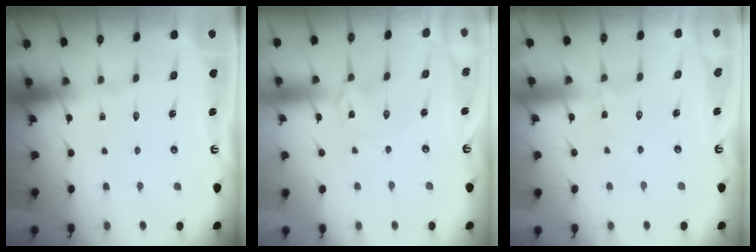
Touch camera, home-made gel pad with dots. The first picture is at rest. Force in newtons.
{"total": 0.0}
{"total": 2.8, "press": 2.8, "slide": 0.3}